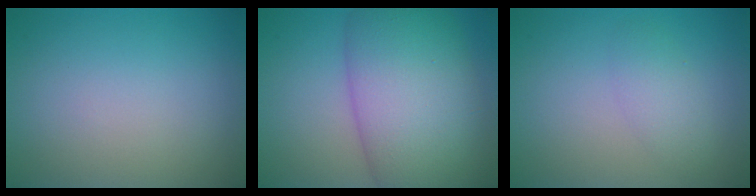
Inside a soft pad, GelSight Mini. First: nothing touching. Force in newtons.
{"total": 12.1, "press": 12.1, "slide": 0.5}
{"total": 1.9, "press": 1.9, "slide": 0.1}